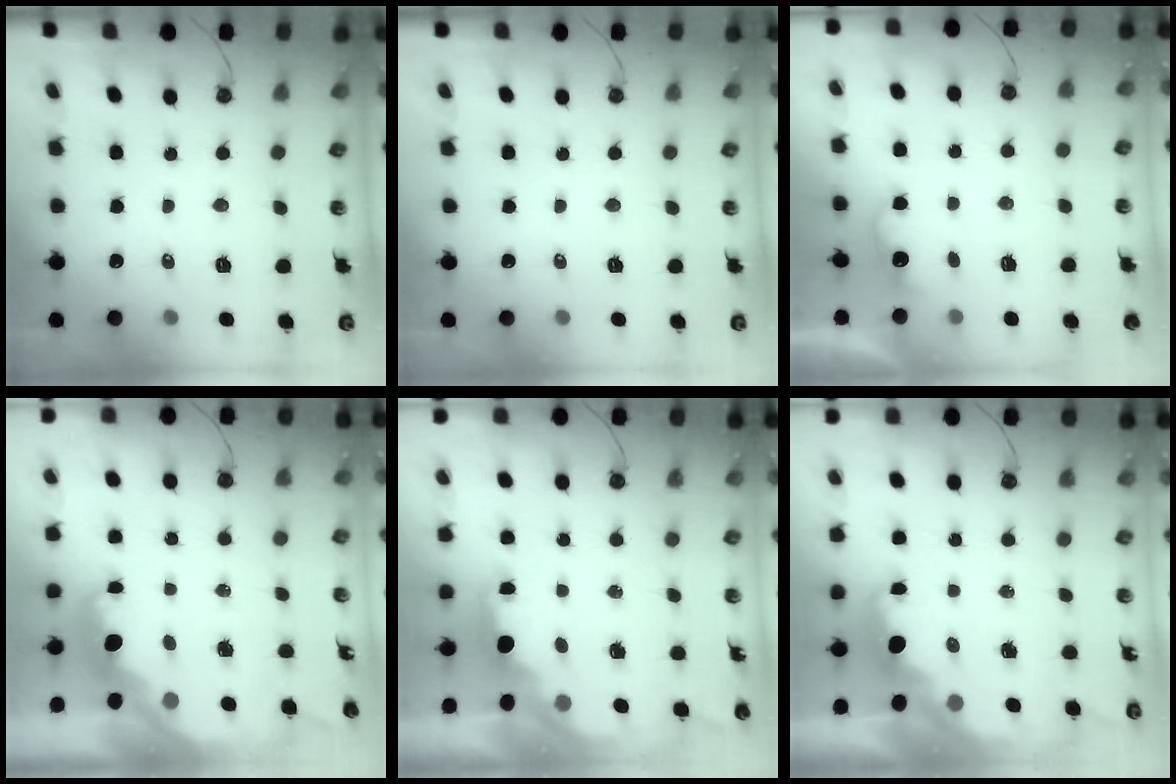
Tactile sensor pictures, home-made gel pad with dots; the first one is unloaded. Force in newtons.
{"total": 0.0}
{"total": 3.8, "press": 3.6, "slide": 1.0}
{"total": 4.8, "press": 4.8, "slide": 0.5}
{"total": 2.2, "press": 2.0, "slide": 0.8}
{"total": 2.6, "press": 2.6, "slide": 0.4}